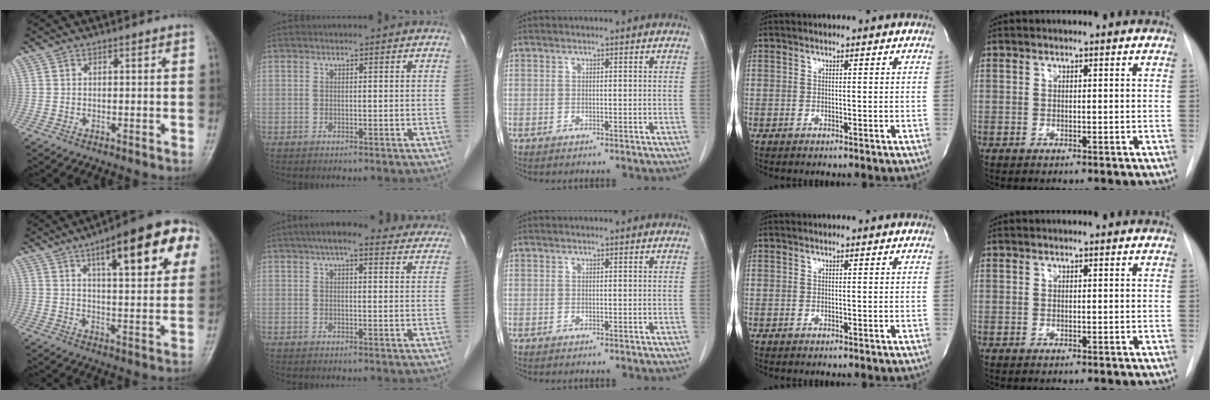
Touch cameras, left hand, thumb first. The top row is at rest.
{"thumb": {"total": 19.9, "force": [8.3, 6.3, 16.9], "torque": [-0.198, -0.002, 0.108]}, "index": {"total": 14.7, "force": [12.7, 3.7, 6.5], "torque": [-0.075, 0.042, 0.148]}}